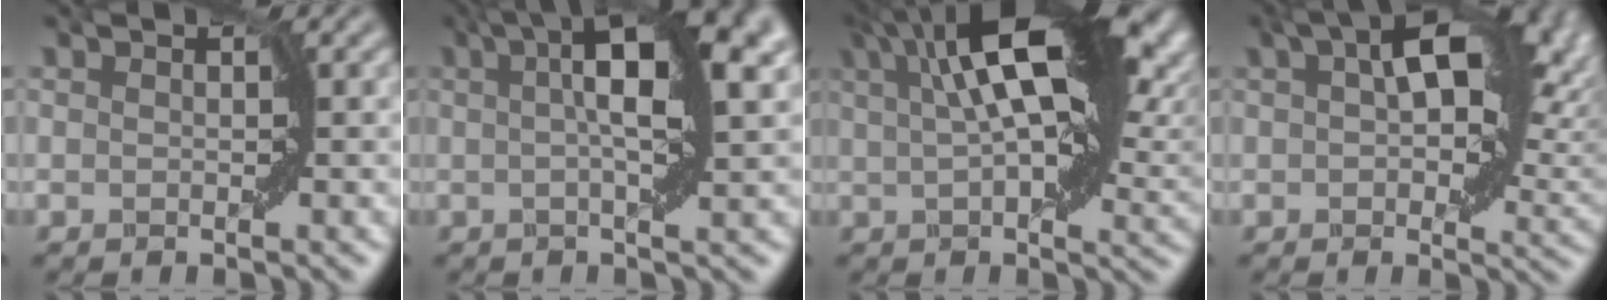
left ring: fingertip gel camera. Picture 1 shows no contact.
{"total": 9.0, "force": [2.5, 2.0, 8.4], "torque": [-0.132, 0.016, 0.035]}
{"total": 13.8, "force": [5.8, 4.9, 11.5], "torque": [-0.171, 0.016, 0.087]}
{"total": 11.7, "force": [4.2, 5.5, 9.5], "torque": [-0.144, 0.003, 0.062]}